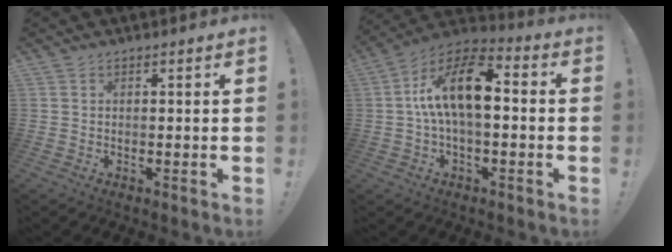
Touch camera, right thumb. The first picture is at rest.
{"total": 16.2, "force": [2.0, 7.5, 14.2], "torque": [-0.256, 0.002, 0.032]}